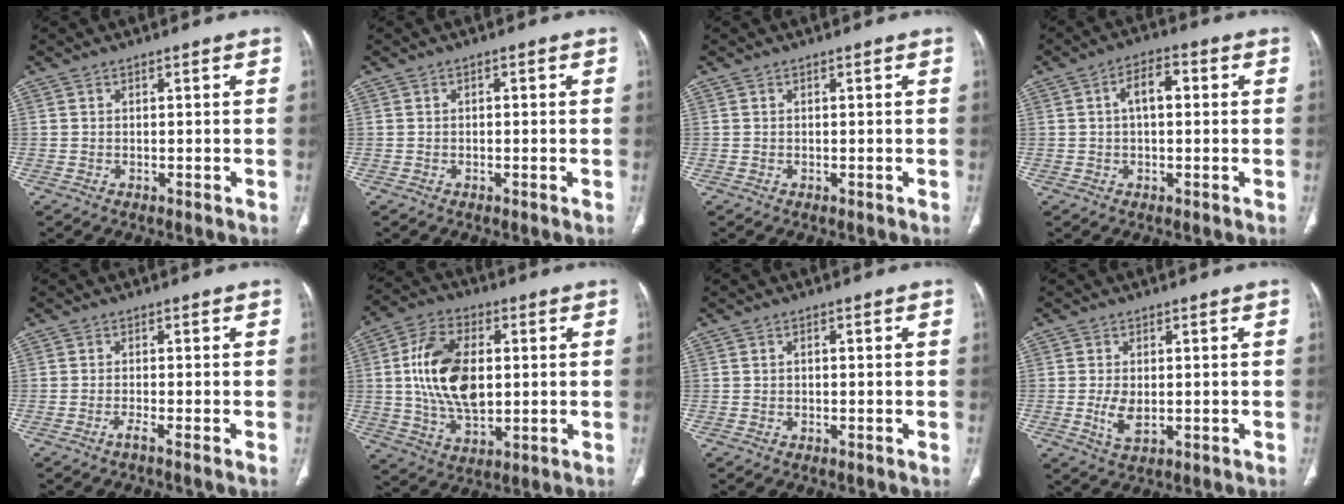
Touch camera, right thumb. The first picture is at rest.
{"total": 0.5, "force": [-0.1, 0.4, 0.3], "torque": [-0.001, 0.002, -0.005]}
{"total": 0.0}
{"total": 5.6, "force": [0.8, 3.0, 4.7], "torque": [-0.078, 0.020, 0.006]}
{"total": 1.4, "force": [-0.9, -0.6, 0.8], "torque": [-0.016, 0.000, -0.021]}
{"total": 16.0, "force": [1.6, 9.4, 12.9], "torque": [-0.231, 0.003, 0.031]}
{"total": 0.6, "force": [0.0, 0.4, 0.4], "torque": [-0.007, 0.001, -0.002]}
{"total": 4.4, "force": [-0.5, 2.4, 3.7], "torque": [-0.074, -0.008, -0.003]}